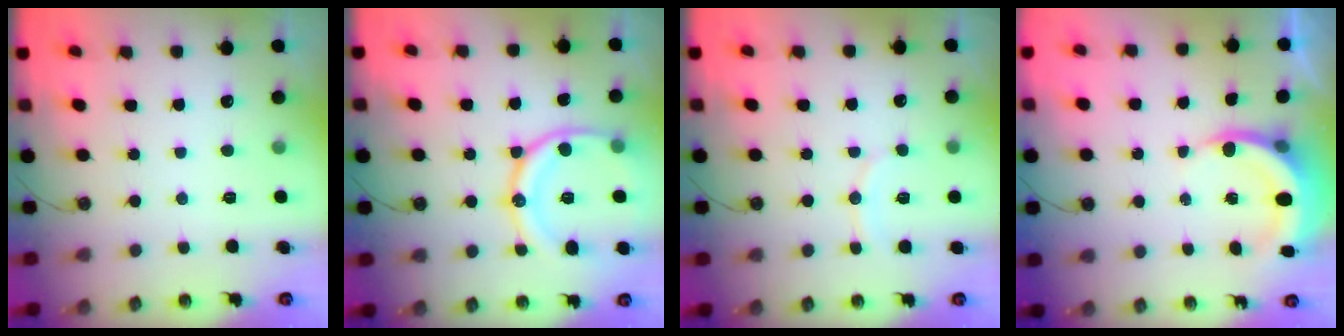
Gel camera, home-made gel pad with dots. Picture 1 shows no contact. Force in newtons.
{"total": 17.7, "press": 17.6, "slide": 1.5}
{"total": 6.5, "press": 6.5, "slide": 0.5}
{"total": 6.4, "press": 6.1, "slide": 1.9}